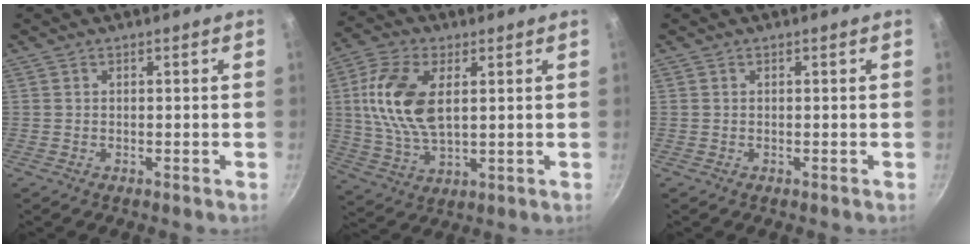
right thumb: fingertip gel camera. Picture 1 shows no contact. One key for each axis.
{"total": 13.9, "fx": 2.8, "fy": 7.4, "fz": 11.4, "tx": -0.224, "ty": -0.003, "tz": 0.055}
{"total": 0.0}